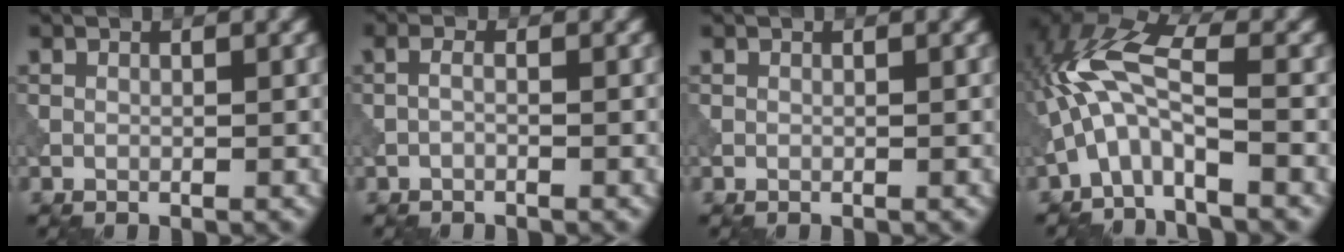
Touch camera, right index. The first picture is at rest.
{"total": 1.0, "force": [-0.6, 0.2, 0.8], "torque": [-0.013, 0.004, -0.017]}
{"total": 0.0}
{"total": 6.8, "force": [-1.5, 2.2, 6.2], "torque": [-0.136, 0.023, -0.044]}